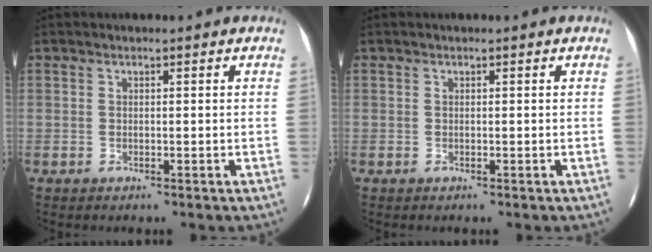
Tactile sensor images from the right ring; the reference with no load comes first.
{"total": 0.0}